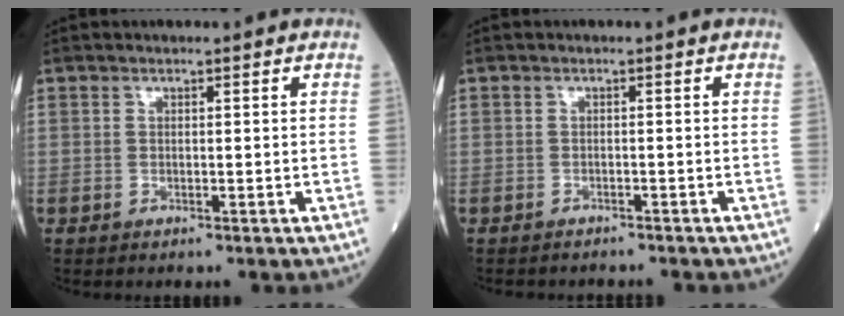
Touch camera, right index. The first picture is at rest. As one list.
[{"total": 3.6, "force": [-3.4, 1.3, 0.5], "torque": [-0.005, -0.002, -0.043]}]